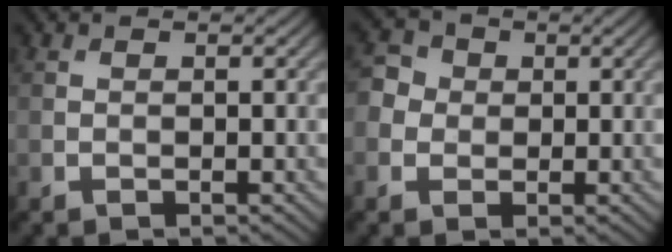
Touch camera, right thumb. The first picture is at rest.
{"total": 3.2, "force": [0.1, 3.0, 1.0], "torque": [-0.029, 0.004, -0.003]}